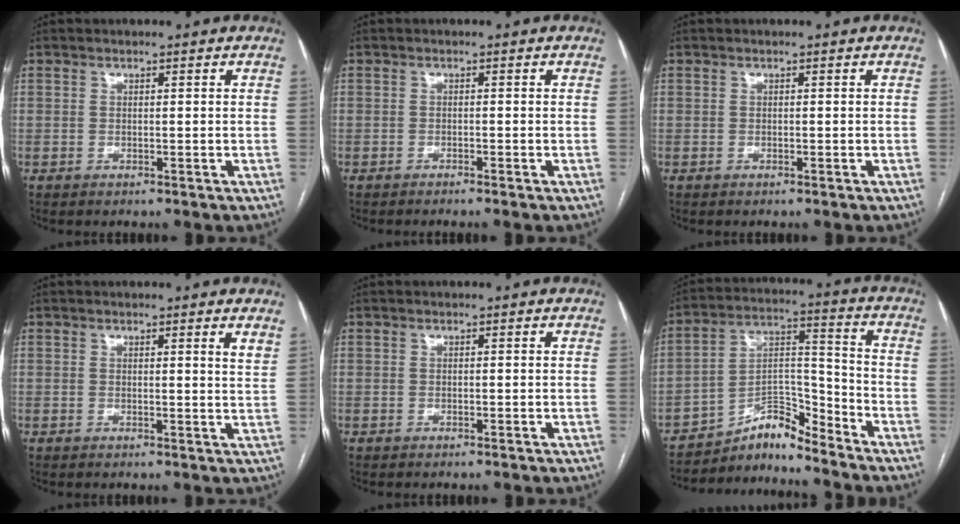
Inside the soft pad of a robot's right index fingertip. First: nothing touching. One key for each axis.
{"total": 1.0, "fx": -0.9, "fy": -0.3, "fz": 0.5, "tx": -0.007, "ty": 0.003, "tz": -0.015}
{"total": 0.0}
{"total": 2.4, "fx": 2.0, "fy": -0.2, "fz": 1.3, "tx": -0.022, "ty": -0.013, "tz": 0.014}
{"total": 0.0}
{"total": 7.5, "fx": -7.4, "fy": 0.7, "fz": 1.4, "tx": -0.025, "ty": 0.038, "tz": -0.130}